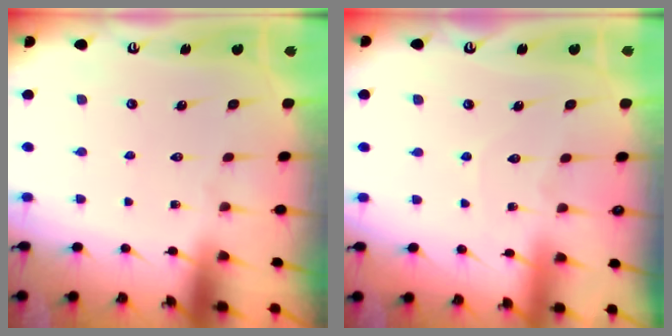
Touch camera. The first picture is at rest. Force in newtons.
{"total": 4.4, "press": 4.3, "slide": 0.3}